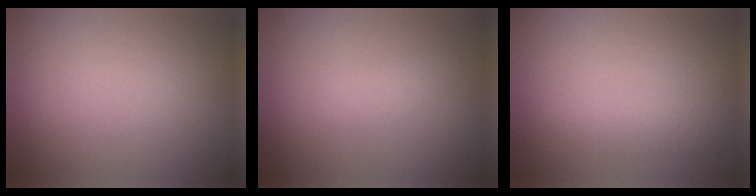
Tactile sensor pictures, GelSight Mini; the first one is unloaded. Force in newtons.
{"total": 1.1, "press": 1.1, "slide": 0.1}
{"total": 2.1, "press": 2.0, "slide": 0.2}